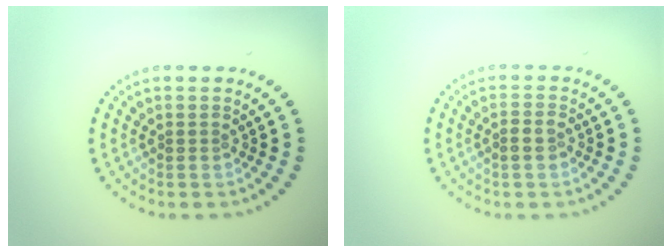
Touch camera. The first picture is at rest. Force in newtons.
{"total": 1.3, "press": 1.3, "slide": 0.3}